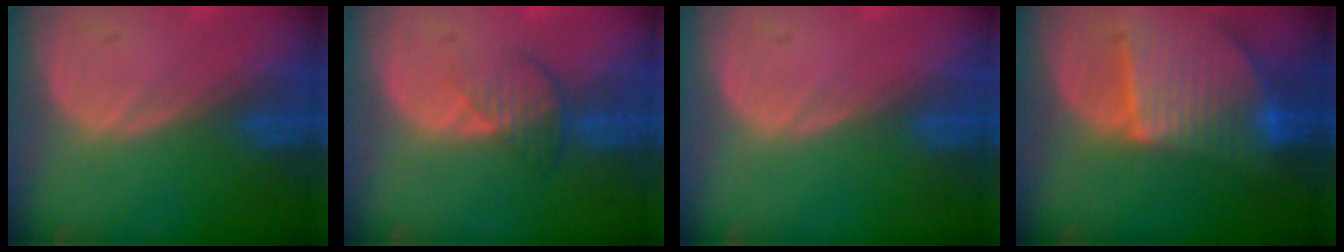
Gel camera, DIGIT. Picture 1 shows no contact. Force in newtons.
{"total": 4.0, "press": 3.4, "slide": 2.1}
{"total": 0.0}
{"total": 9.5, "press": 8.3, "slide": 4.6}